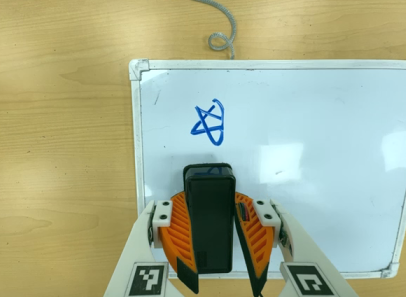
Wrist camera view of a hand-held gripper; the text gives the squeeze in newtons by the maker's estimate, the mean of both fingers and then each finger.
{"total": 11.6, "left": 10.1, "right": 13.1}